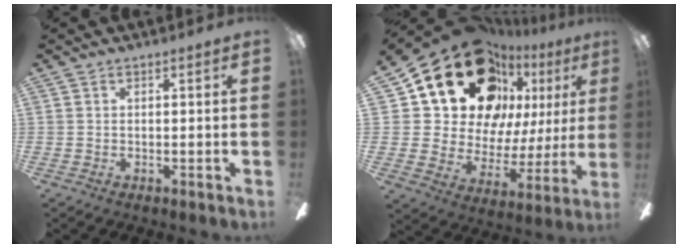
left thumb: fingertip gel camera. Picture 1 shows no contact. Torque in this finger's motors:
{"motor_torque": [1.43, 3.58, 1.39, -1.38, 0.29]}